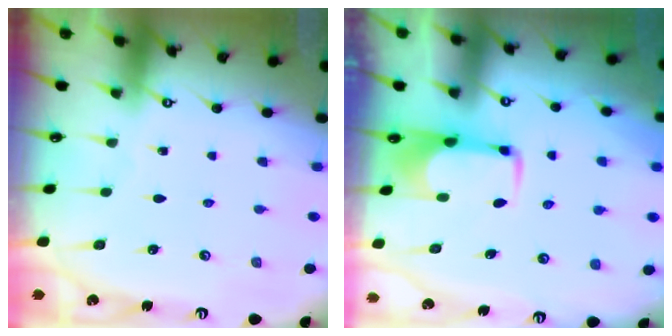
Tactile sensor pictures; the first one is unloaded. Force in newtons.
{"total": 2.0, "press": 1.9, "slide": 0.4}